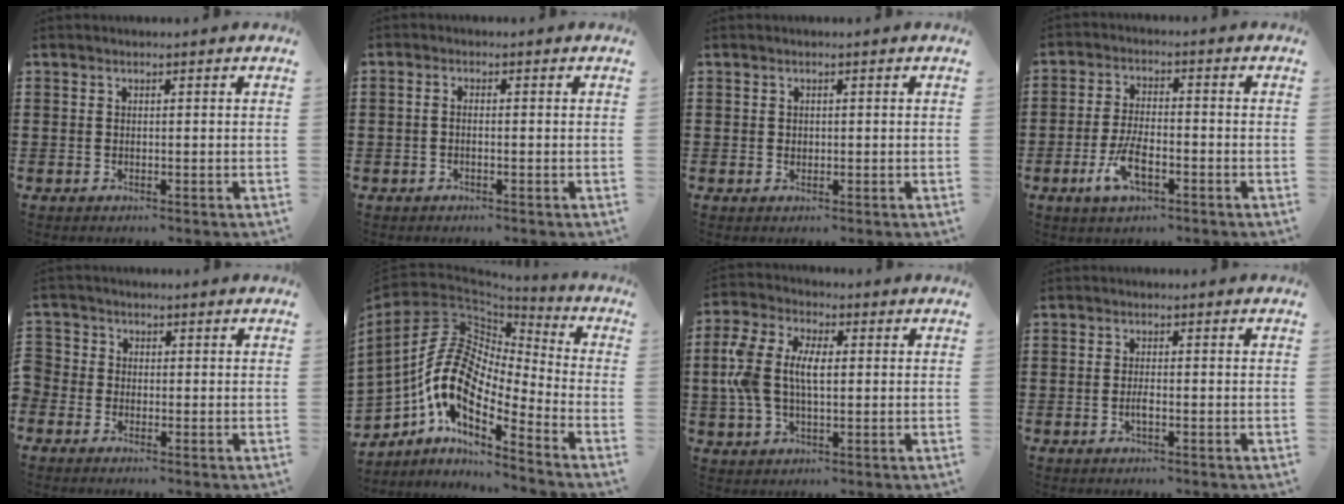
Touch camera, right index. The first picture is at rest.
{"total": 1.0, "force": [-0.8, 0.1, 0.6], "torque": [-0.013, -0.007, -0.015]}
{"total": 0.6, "force": [0.2, 0.6, 0.2], "torque": [-0.006, 0.003, 0.004]}
{"total": 5.8, "force": [-2.6, 2.4, 4.6], "torque": [-0.101, 0.001, -0.051]}
{"total": 1.7, "force": [-1.3, 1.1, 0.0], "torque": [-0.007, 0.002, -0.029]}
{"total": 13.3, "force": [-4.7, 7.5, 9.9], "torque": [-0.234, 0.004, -0.104]}
{"total": 8.2, "force": [0.4, 4.5, 6.8], "torque": [-0.167, 0.003, -0.004]}
{"total": 1.6, "force": [-0.7, 0.2, 1.5], "torque": [-0.028, 0.000, -0.013]}